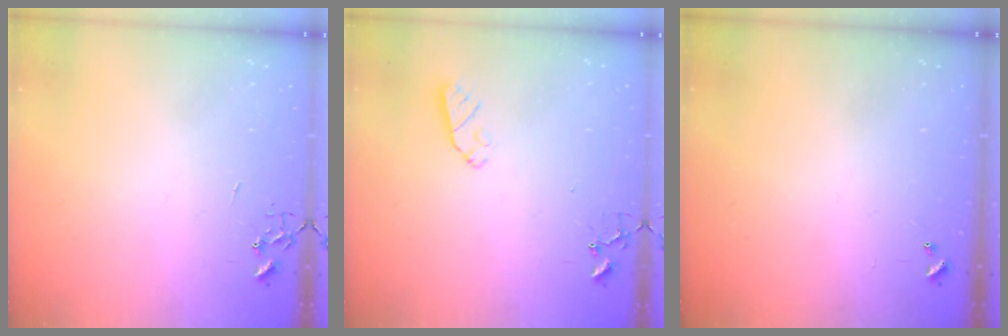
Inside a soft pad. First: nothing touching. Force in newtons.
{"total": 5.4, "press": 5.4, "slide": 0.4}
{"total": 0.0}